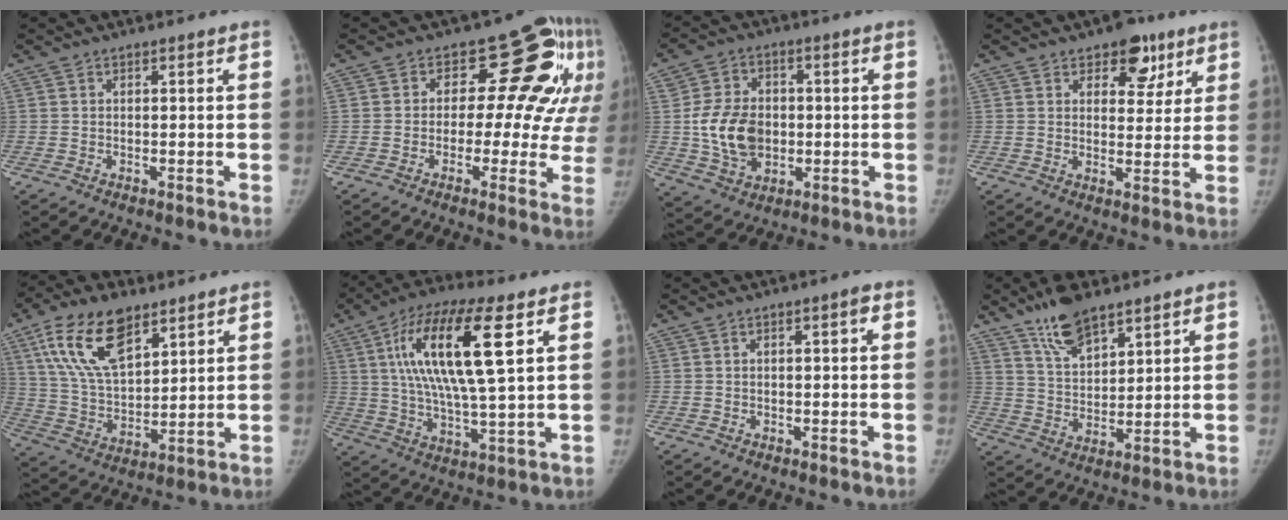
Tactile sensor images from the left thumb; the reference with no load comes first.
{"total": 16.1, "force": [5.0, 10.0, 11.6], "torque": [-0.078, -0.001, 0.052]}
{"total": 11.9, "force": [-0.5, 9.0, 7.8], "torque": [-0.115, 0.003, -0.002]}
{"total": 8.1, "force": [4.9, 4.8, 4.3], "torque": [-0.017, -0.021, 0.067]}
{"total": 17.1, "force": [9.4, 8.4, 11.6], "torque": [-0.189, -0.031, 0.182]}
{"total": 19.0, "force": [6.2, 4.7, 17.3], "torque": [-0.333, -0.005, 0.107]}
{"total": 1.5, "force": [0.3, 0.4, 1.4], "torque": [-0.020, 0.003, 0.005]}
{"total": 10.1, "force": [7.4, 3.9, 5.6], "torque": [-0.084, -0.040, 0.143]}